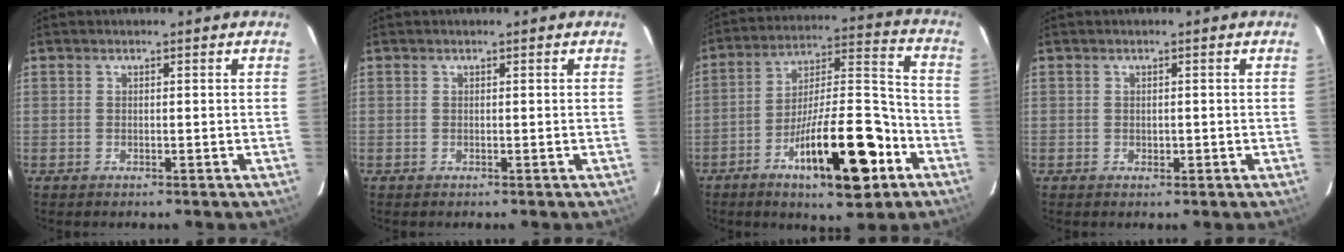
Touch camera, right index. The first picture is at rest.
{"total": 0.0}
{"total": 18.1, "force": [-8.4, 4.3, 15.4], "torque": [-0.249, 0.010, -0.125]}
{"total": 0.9, "force": [-0.2, 0.6, 0.6], "torque": [-0.008, 0.001, -0.001]}